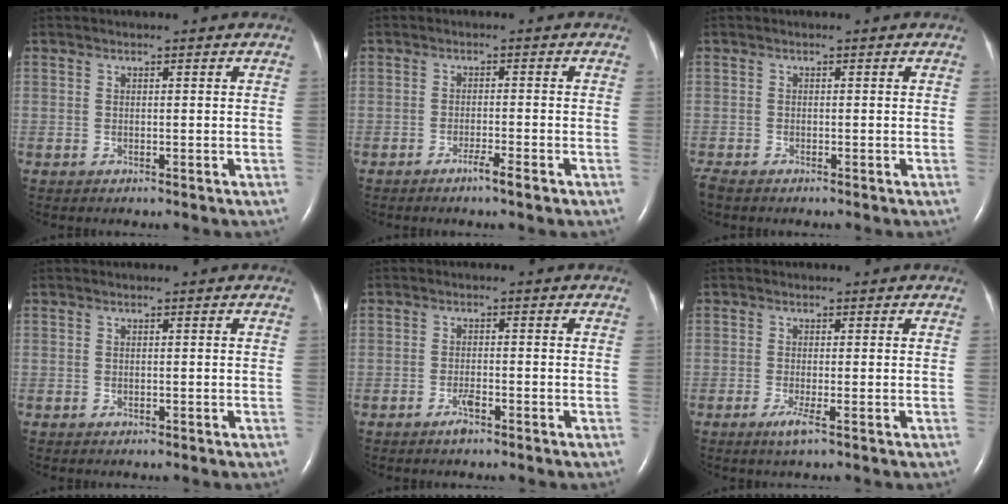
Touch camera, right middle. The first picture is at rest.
{"total": 2.5, "force": [-1.7, -0.1, 1.9], "torque": [-0.033, -0.002, -0.030]}
{"total": 1.6, "force": [-1.3, 0.4, 0.7], "torque": [-0.022, -0.006, -0.024]}
{"total": 0.0}
{"total": 1.9, "force": [-1.4, 0.3, 1.3], "torque": [-0.030, -0.001, -0.025]}
{"total": 2.1, "force": [-1.1, -0.2, 1.8], "torque": [-0.040, -0.008, -0.023]}